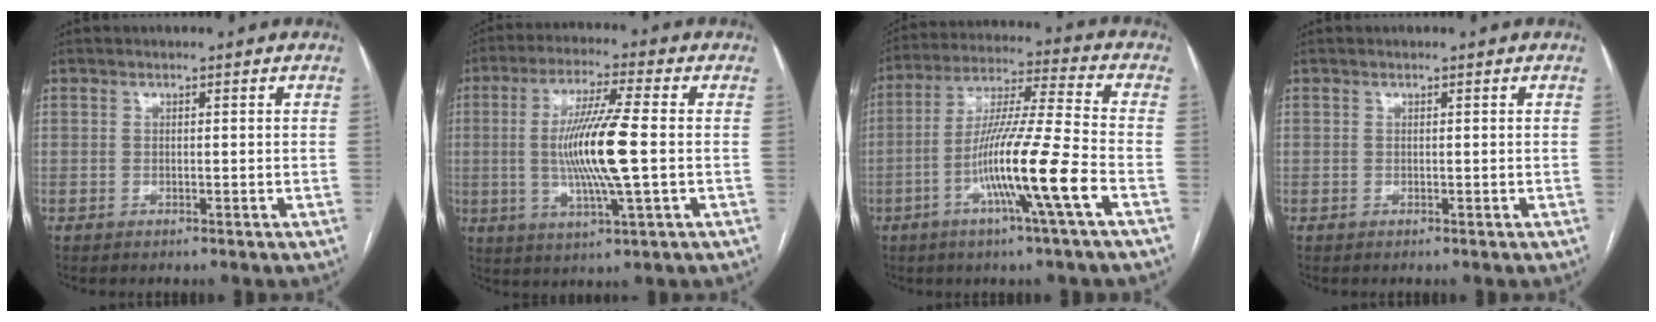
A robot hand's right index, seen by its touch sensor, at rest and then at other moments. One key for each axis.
{"total": 12.2, "fx": -0.5, "fy": 0.2, "fz": 12.2, "tx": -0.236, "ty": -0.005, "tz": -0.011}
{"total": 14.6, "fx": -5.3, "fy": -1.4, "fz": 13.6, "tx": -0.251, "ty": -0.009, "tz": -0.104}
{"total": 0.0}